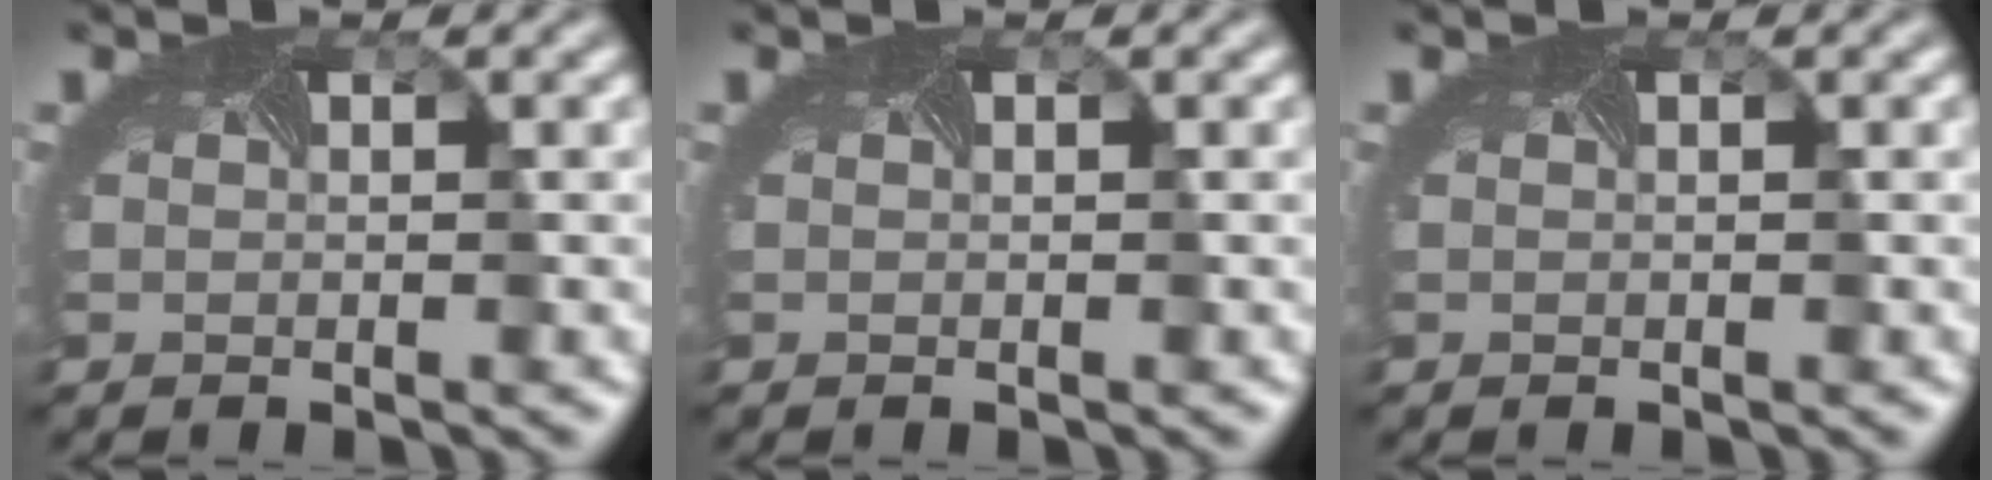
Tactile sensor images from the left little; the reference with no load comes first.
{"total": 0.0}
{"total": 0.0}